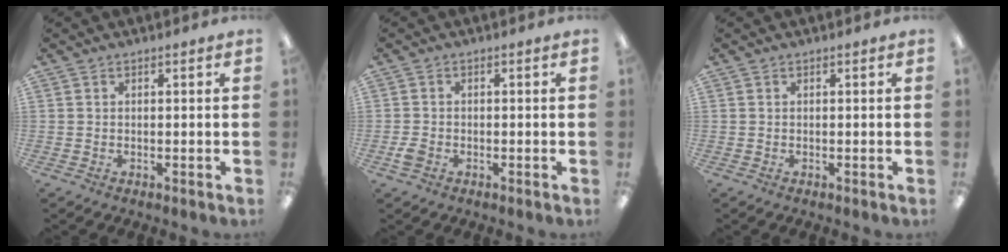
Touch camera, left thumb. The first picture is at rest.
{"total": 2.5, "force": [-1.2, 1.8, 1.3], "torque": [-0.028, 0.004, -0.023]}
{"total": 0.0}